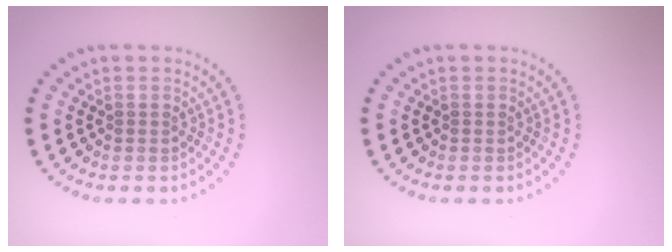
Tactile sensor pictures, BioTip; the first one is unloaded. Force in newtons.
{"total": 0.0}